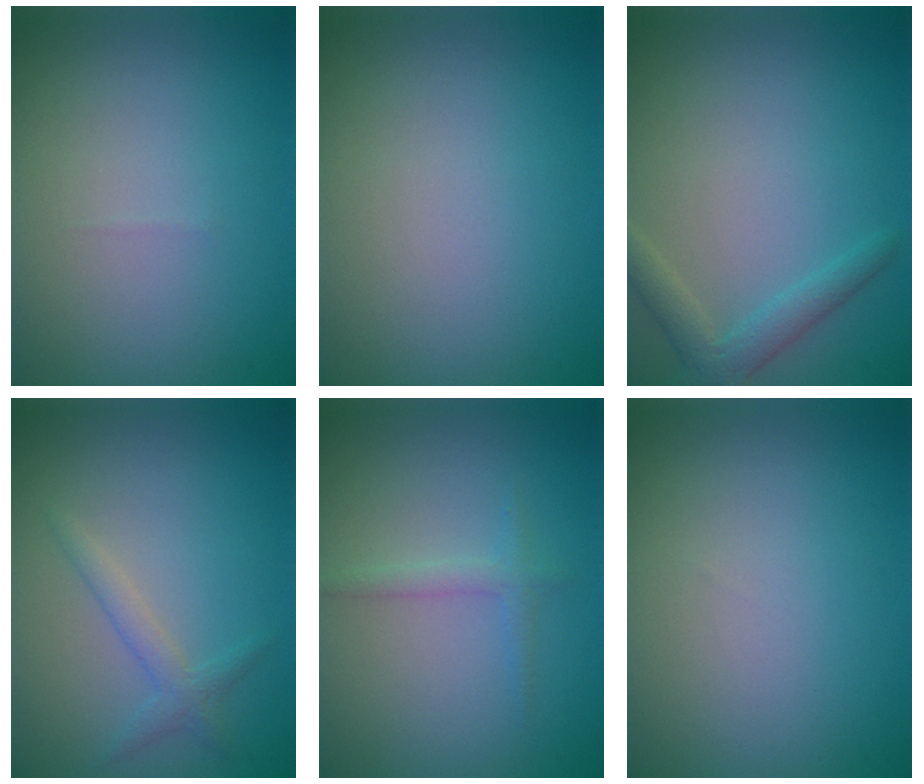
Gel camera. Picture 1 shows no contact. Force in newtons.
{"total": 0.0}
{"total": 2.4, "press": 2.4, "slide": 0.1}
{"total": 1.6, "press": 1.6, "slide": 0.0}
{"total": 1.3, "press": 1.3, "slide": 0.1}
{"total": 0.0}